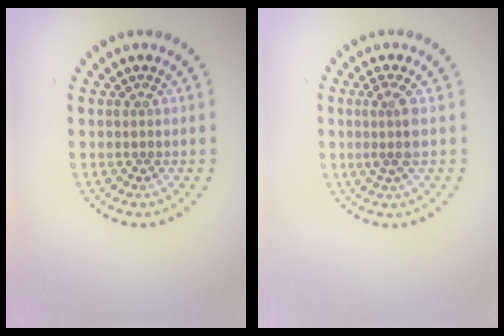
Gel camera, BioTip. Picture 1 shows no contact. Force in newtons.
{"total": 2.1, "press": 1.7, "slide": 1.3}